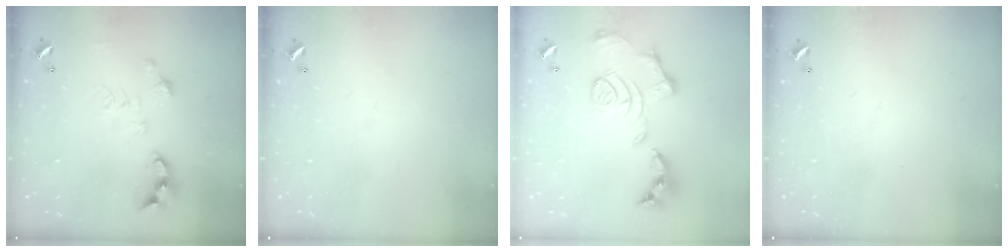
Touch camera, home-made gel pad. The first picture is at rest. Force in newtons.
{"total": 0.0}
{"total": 1.7, "press": 1.1, "slide": 1.3}
{"total": 0.0}